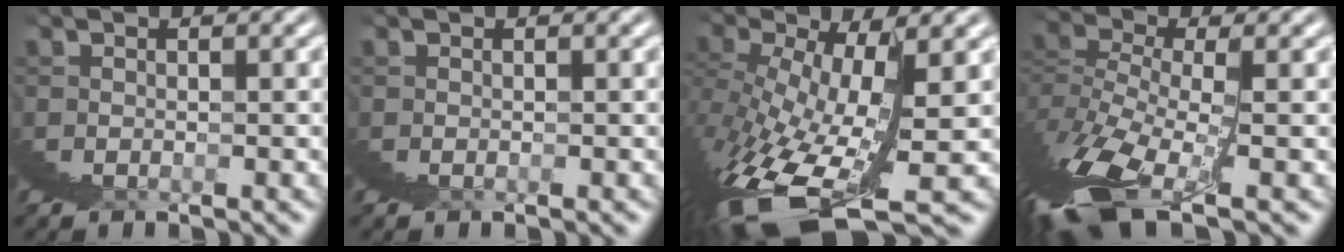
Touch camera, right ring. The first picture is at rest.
{"total": 0.0}
{"total": 7.8, "force": [-2.1, 2.2, 7.2], "torque": [-0.135, -0.032, -0.001]}
{"total": 3.3, "force": [0.2, -0.2, 3.3], "torque": [-0.059, -0.002, 0.009]}